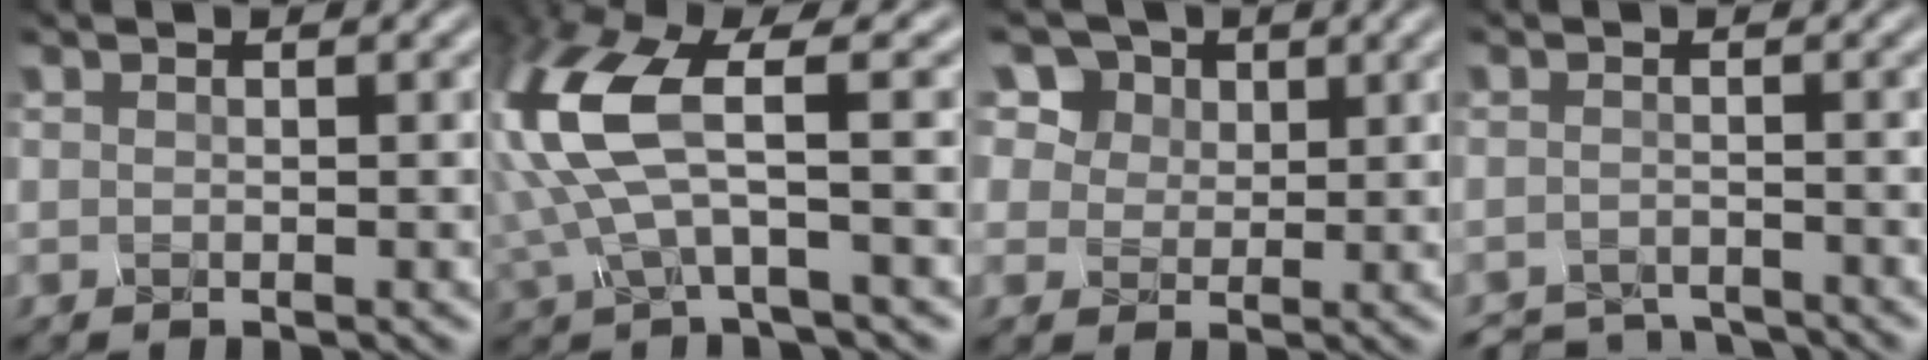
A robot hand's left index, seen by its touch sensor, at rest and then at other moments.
{"total": 6.5, "force": [1.3, 1.3, 6.2], "torque": [-0.180, 0.013, 0.033]}
{"total": 6.6, "force": [4.6, 4.4, 1.9], "torque": [-0.073, 0.020, 0.065]}
{"total": 3.9, "force": [-3.7, -0.6, -1.2], "torque": [0.006, -0.008, -0.052]}